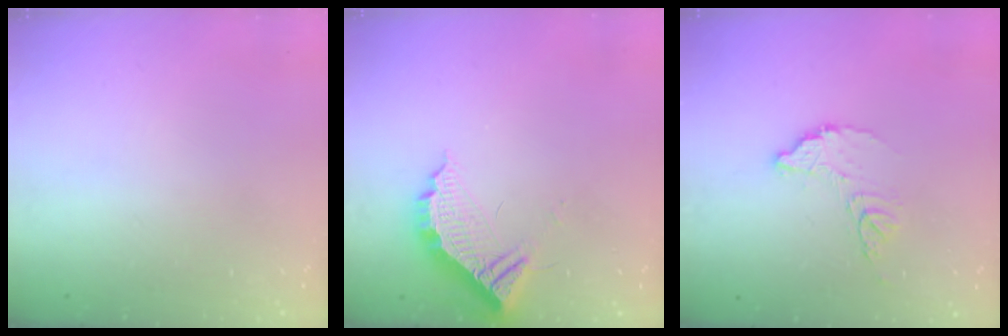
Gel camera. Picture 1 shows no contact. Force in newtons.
{"total": 10.2, "press": 10.1, "slide": 0.6}
{"total": 8.9, "press": 8.9, "slide": 0.6}